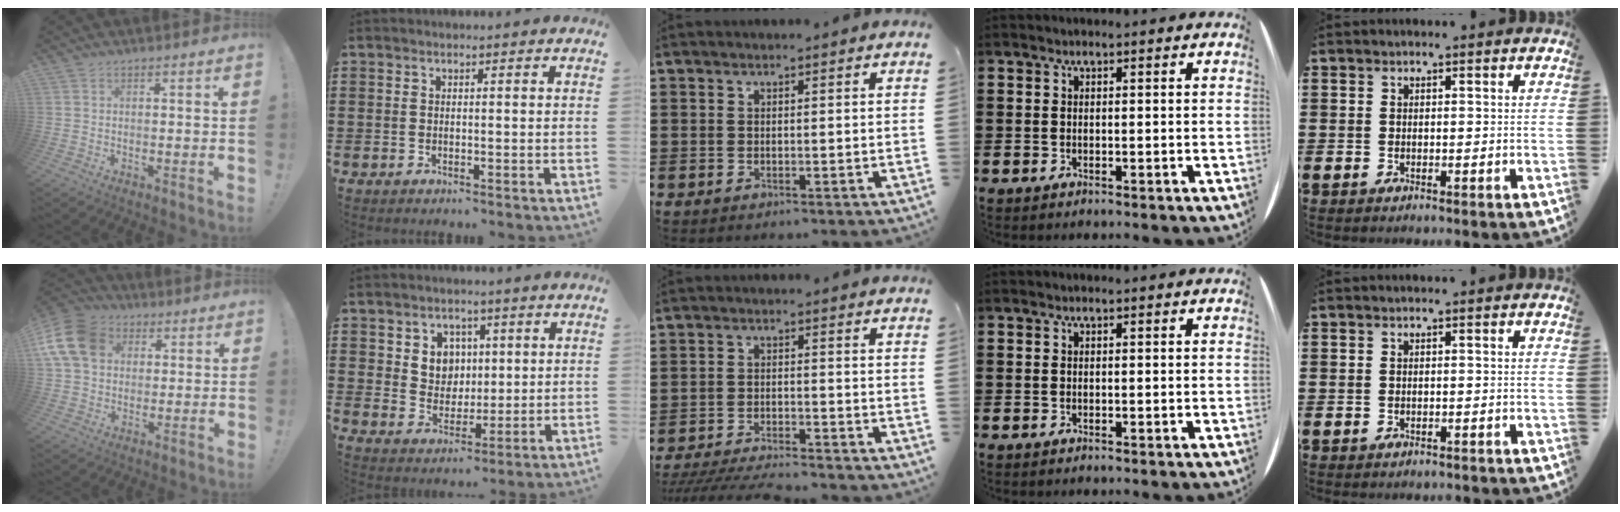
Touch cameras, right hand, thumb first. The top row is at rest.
{"thumb": {"total": 14.6, "force": [4.1, 11.5, 8.1], "torque": [-0.147, -0.007, 0.083]}, "index": {"total": 5.5, "force": [1.7, 4.9, 1.7], "torque": [-0.041, 0.009, 0.027]}, "middle": {"total": 4.5, "force": [-4.3, 0.1, 1.2], "torque": [-0.034, -0.010, -0.090]}, "little": {"total": 0.5, "force": [-0.5, 0.0, 0.0], "torque": [-0.002, -0.002, -0.011]}}